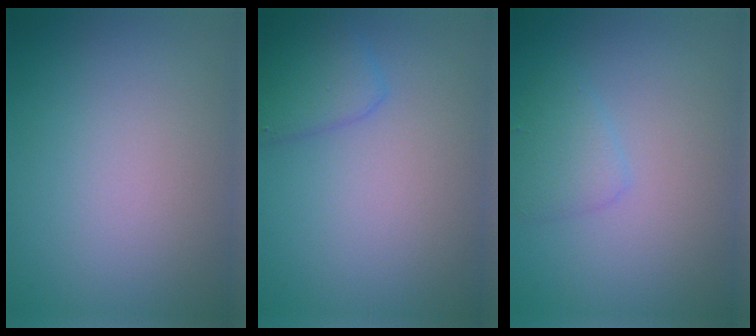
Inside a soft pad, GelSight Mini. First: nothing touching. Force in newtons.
{"total": 2.5, "press": 2.5, "slide": 0.2}
{"total": 1.8, "press": 1.8, "slide": 0.1}